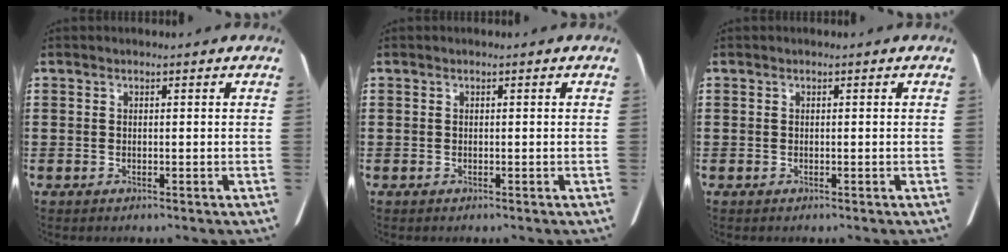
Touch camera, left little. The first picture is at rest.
{"total": 0.0}
{"total": 0.0}